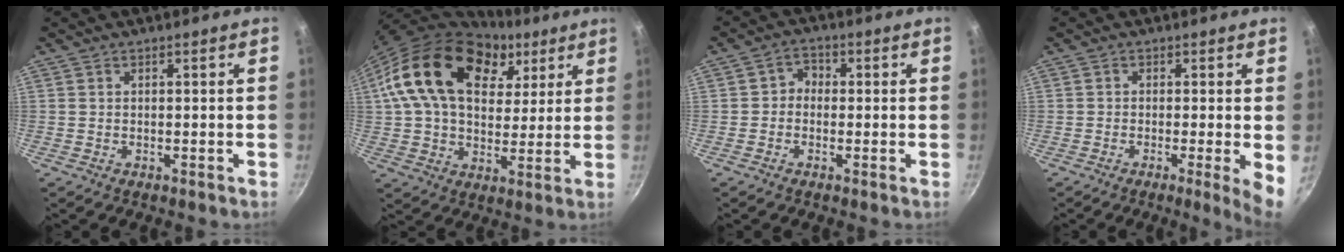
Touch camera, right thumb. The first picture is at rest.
{"total": 23.6, "force": [9.7, 15.2, 15.2], "torque": [-0.245, -0.008, 0.158]}
{"total": 3.0, "force": [-0.3, 2.7, 1.4], "torque": [-0.005, 0.011, -0.017]}
{"total": 5.2, "force": [-0.8, 0.5, 5.1], "torque": [-0.068, -0.009, -0.013]}